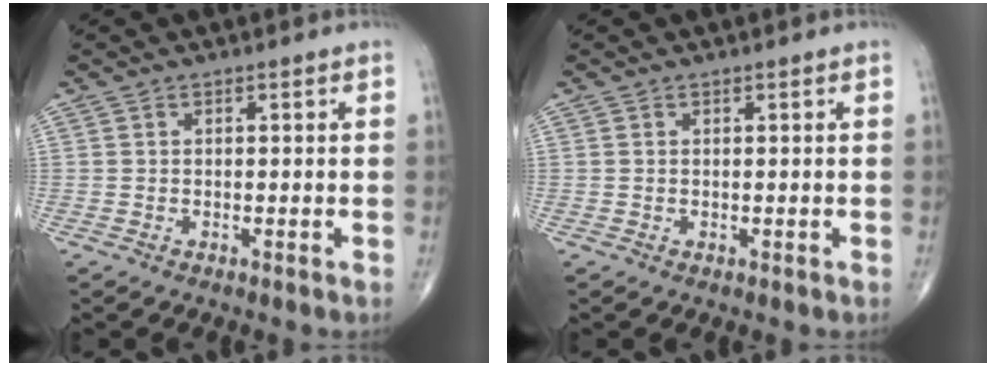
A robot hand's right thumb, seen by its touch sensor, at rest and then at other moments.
{"total": 0.0}